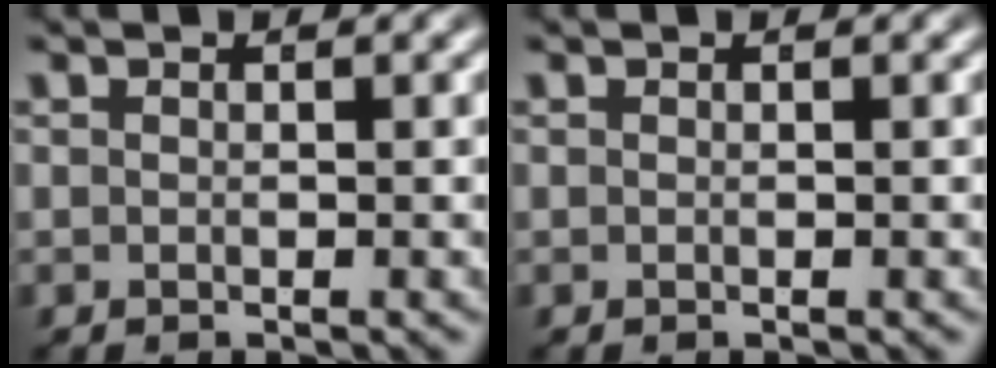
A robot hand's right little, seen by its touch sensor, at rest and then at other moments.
{"total": 0.0}